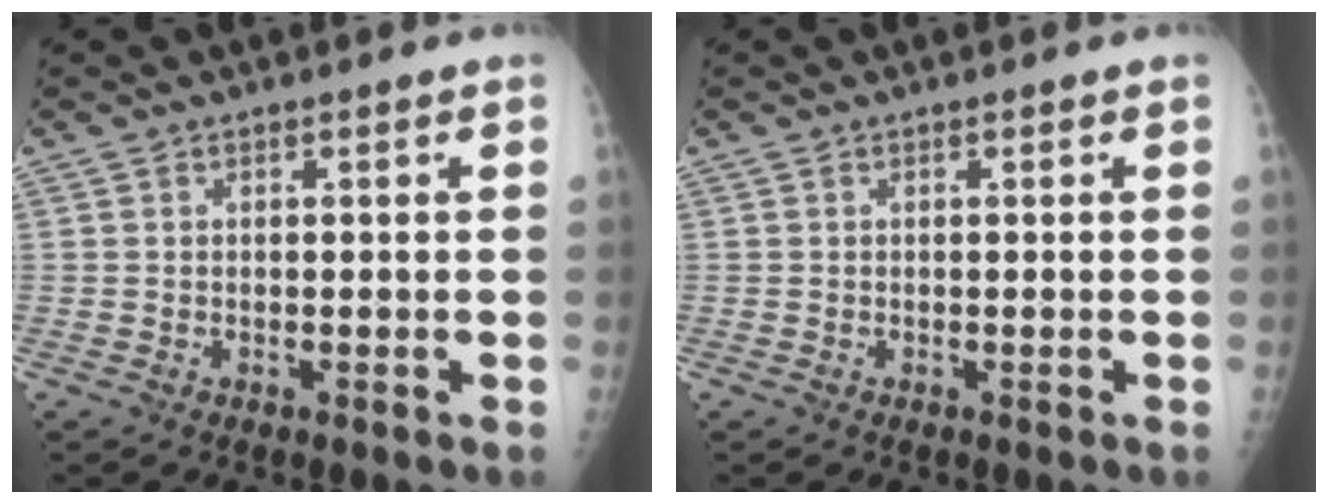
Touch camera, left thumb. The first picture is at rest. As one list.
[{"total": 0.0}]